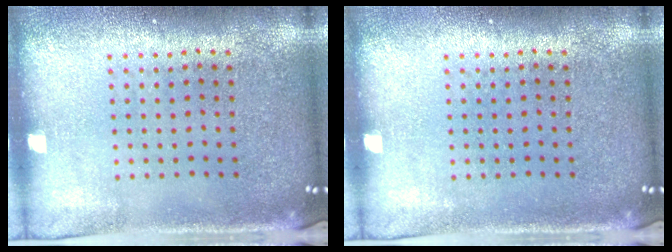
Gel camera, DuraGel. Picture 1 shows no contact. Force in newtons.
{"total": 0.0}